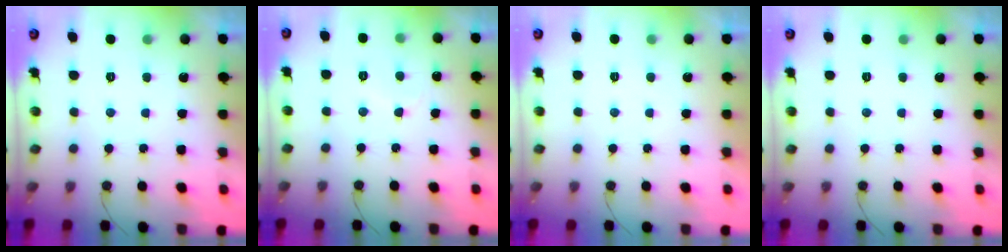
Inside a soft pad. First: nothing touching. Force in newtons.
{"total": 5.2, "press": 5.2, "slide": 0.5}
{"total": 1.8, "press": 1.8, "slide": 0.0}
{"total": 0.0}